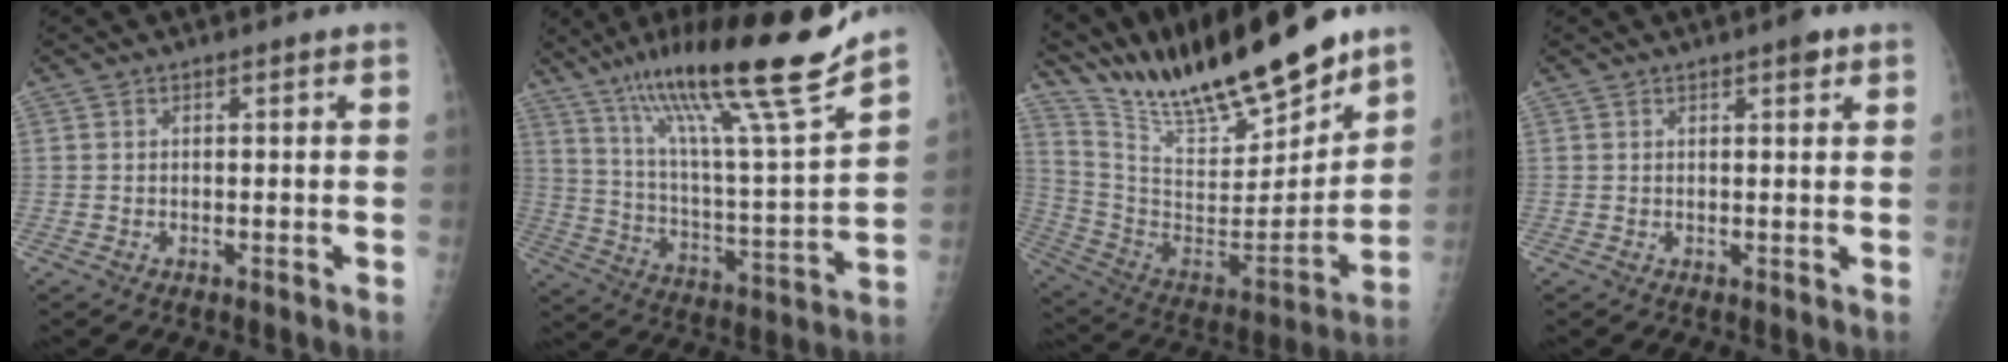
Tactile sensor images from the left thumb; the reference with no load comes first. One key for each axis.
{"total": 24.2, "fx": 17.2, "fy": 1.5, "fz": 17.0, "tx": -0.258, "ty": -0.067, "tz": 0.294}
{"total": 25.7, "fx": 21.5, "fy": 5.0, "fz": 13.2, "tx": -0.192, "ty": -0.106, "tz": 0.373}
{"total": 2.1, "fx": 1.3, "fy": 0.5, "fz": 1.5, "tx": -0.019, "ty": -0.004, "tz": 0.016}